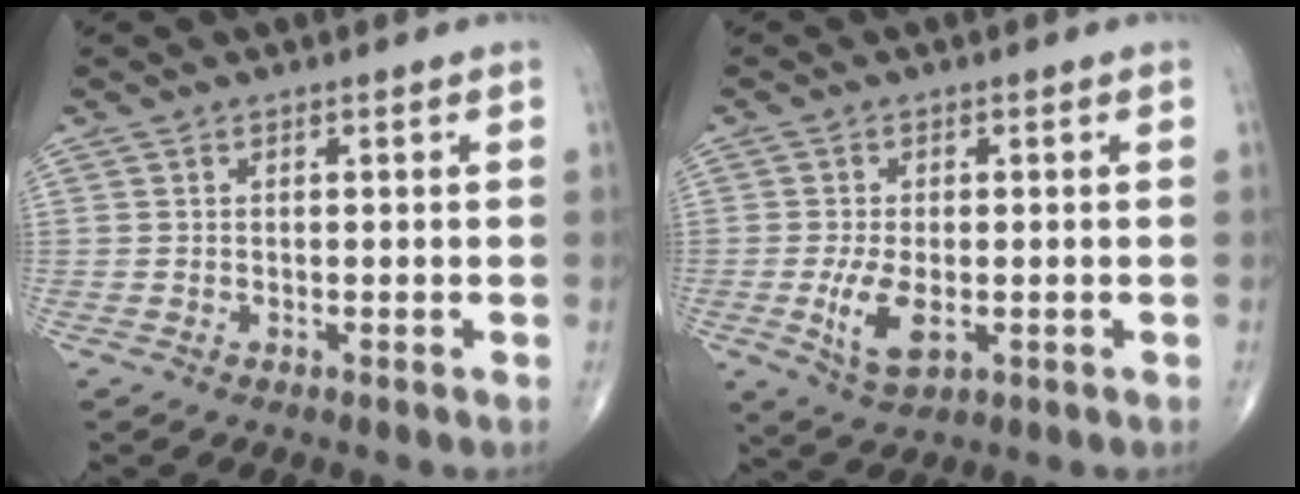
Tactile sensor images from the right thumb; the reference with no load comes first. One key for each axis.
{"total": 6.4, "fx": -1.3, "fy": 3.2, "fz": 5.4, "tx": -0.108, "ty": -0.013, "tz": -0.016}